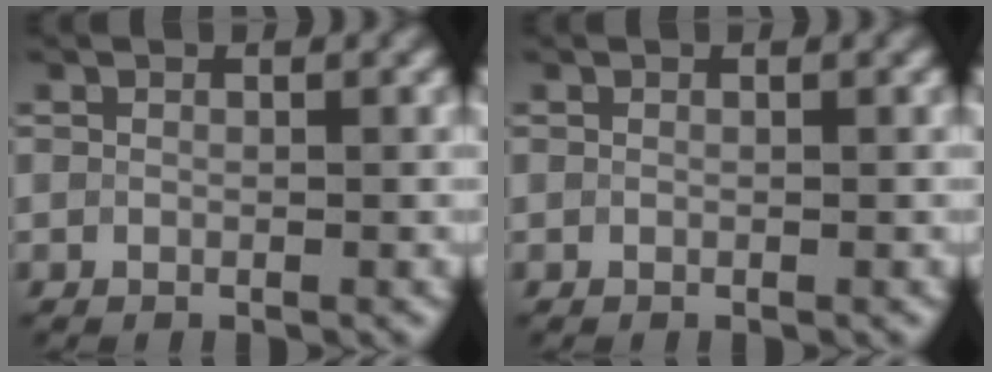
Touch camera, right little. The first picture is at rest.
{"total": 0.0}